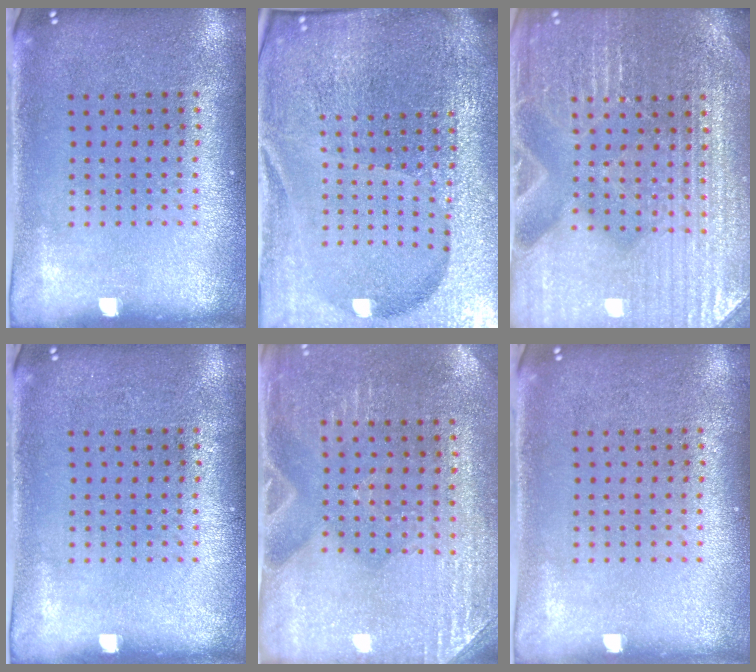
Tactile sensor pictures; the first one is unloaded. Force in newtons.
{"total": 6.5, "press": 5.7, "slide": 3.3}
{"total": 4.6, "press": 4.4, "slide": 1.4}
{"total": 0.0}
{"total": 3.0, "press": 2.8, "slide": 1.0}
{"total": 0.0}